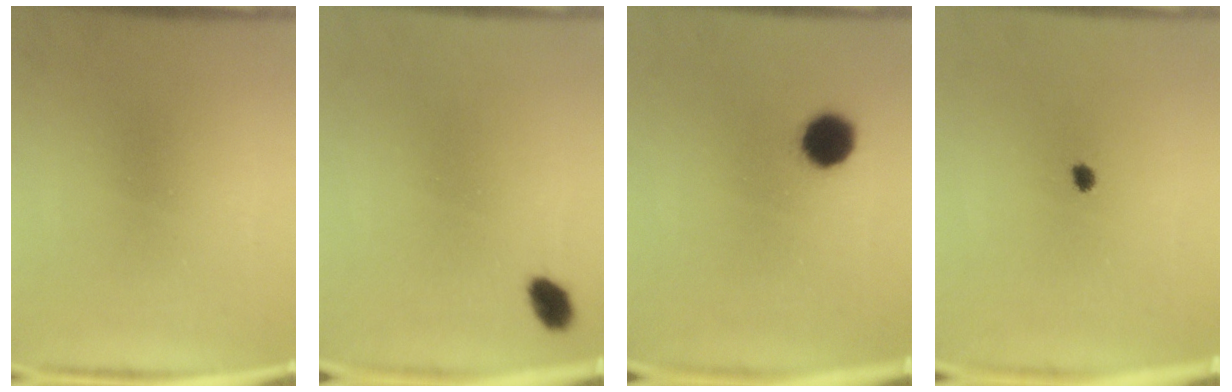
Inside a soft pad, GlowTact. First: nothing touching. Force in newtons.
{"total": 3.0}
{"total": 6.5}
{"total": 1.5}